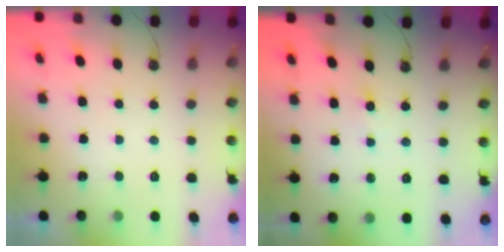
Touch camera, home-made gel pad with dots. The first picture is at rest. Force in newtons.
{"total": 2.7, "press": 2.7, "slide": 0.5}